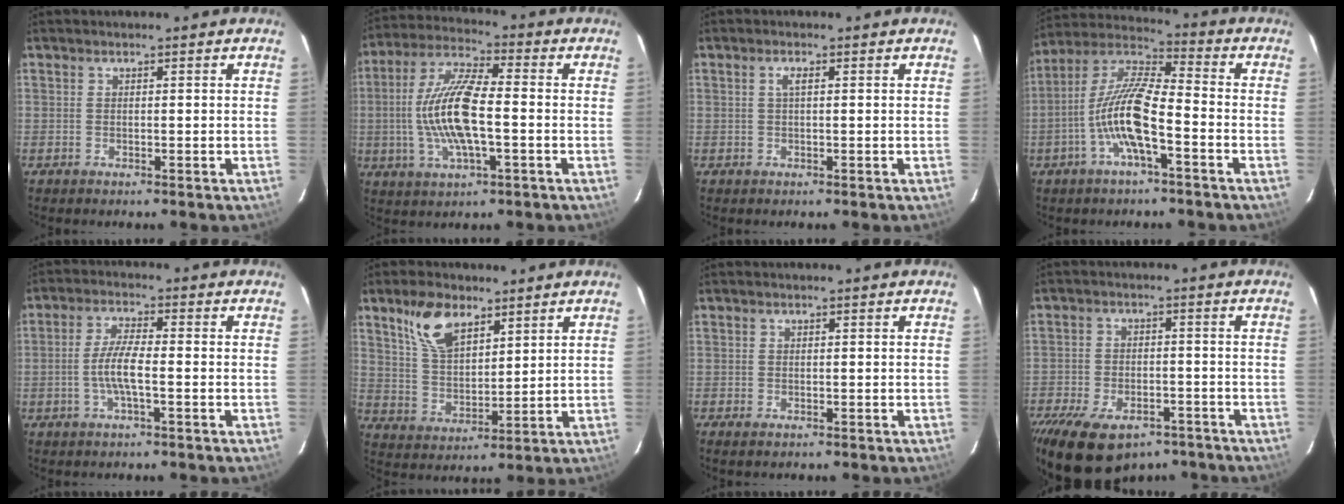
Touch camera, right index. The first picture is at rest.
{"total": 13.6, "force": [-1.8, 4.0, 12.9], "torque": [-0.262, 0.005, -0.037]}
{"total": 1.3, "force": [0.4, 0.3, 1.2], "torque": [-0.024, 0.004, 0.004]}
{"total": 12.0, "force": [-4.5, 2.5, 10.9], "torque": [-0.222, 0.004, -0.091]}
{"total": 5.6, "force": [-1.4, 0.9, 5.4], "torque": [-0.110, 0.002, -0.029]}
{"total": 10.1, "force": [6.2, 5.0, 6.2], "torque": [-0.117, 0.014, 0.127]}
{"total": 1.1, "force": [-0.8, 0.6, 0.6], "torque": [-0.011, -0.005, -0.013]}
{"total": 19.2, "force": [-12.9, 10.3, 9.8], "torque": [-0.222, -0.020, -0.191]}